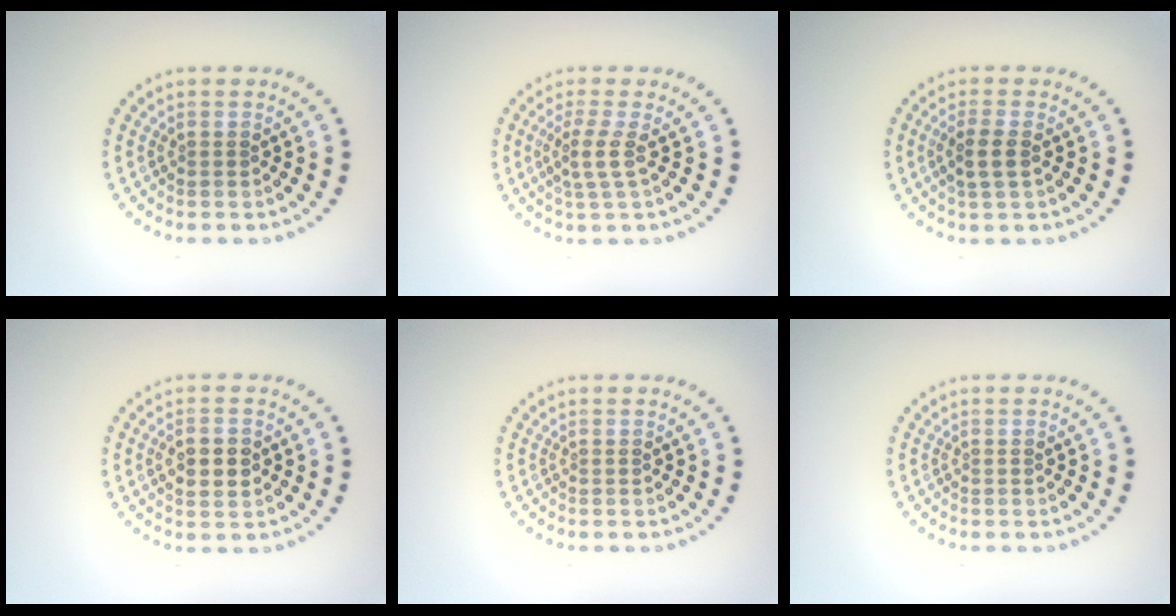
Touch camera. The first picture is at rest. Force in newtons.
{"total": 2.2, "press": 1.7, "slide": 1.4}
{"total": 2.2, "press": 2.1, "slide": 0.6}
{"total": 3.0, "press": 3.0, "slide": 0.1}
{"total": 0.0}
{"total": 0.0}